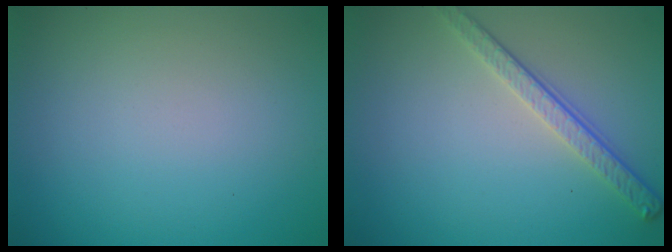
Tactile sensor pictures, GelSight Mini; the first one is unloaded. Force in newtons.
{"total": 2.9, "press": 2.5, "slide": 1.5}